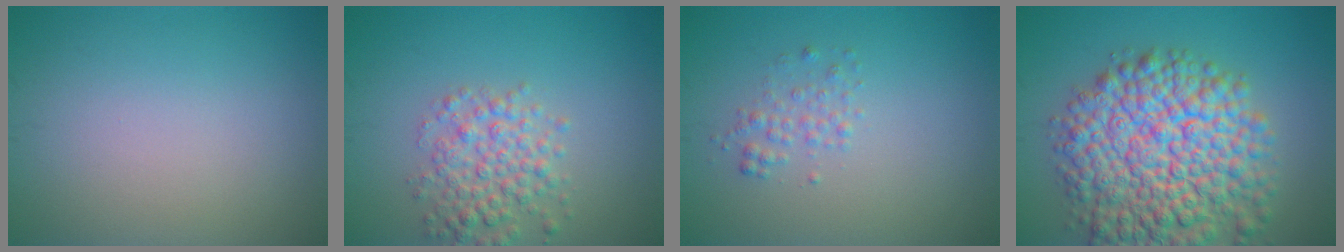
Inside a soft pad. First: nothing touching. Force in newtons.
{"total": 3.8, "press": 3.8, "slide": 0.1}
{"total": 1.4, "press": 1.4, "slide": 0.0}
{"total": 12.4, "press": 12.4, "slide": 0.5}